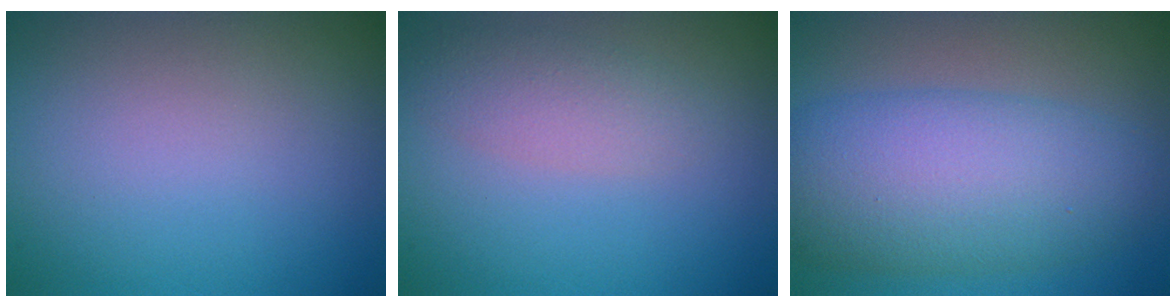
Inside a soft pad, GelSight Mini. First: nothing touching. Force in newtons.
{"total": 2.4, "press": 2.4, "slide": 0.1}
{"total": 8.5, "press": 8.5, "slide": 0.2}